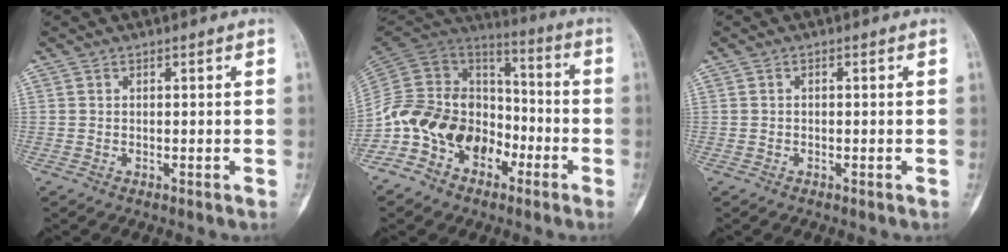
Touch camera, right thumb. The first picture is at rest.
{"total": 19.6, "force": [-9.0, 14.2, 9.9], "torque": [-0.168, 0.091, -0.169]}
{"total": 0.0}